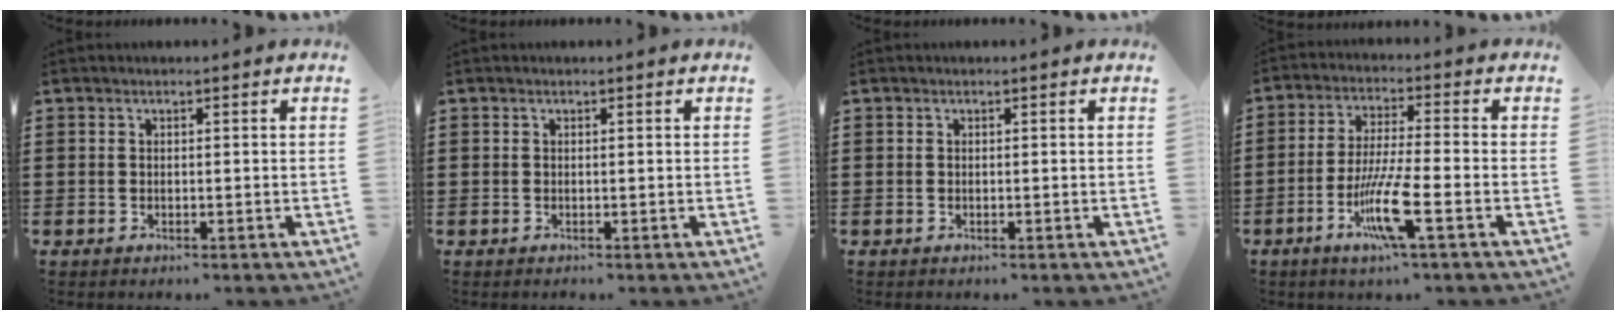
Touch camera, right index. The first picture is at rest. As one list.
[{"total": 0.0}, {"total": 0.0}, {"total": 9.1, "force": [-3.9, 0.8, 8.1], "torque": [-0.172, -0.015, -0.077]}]